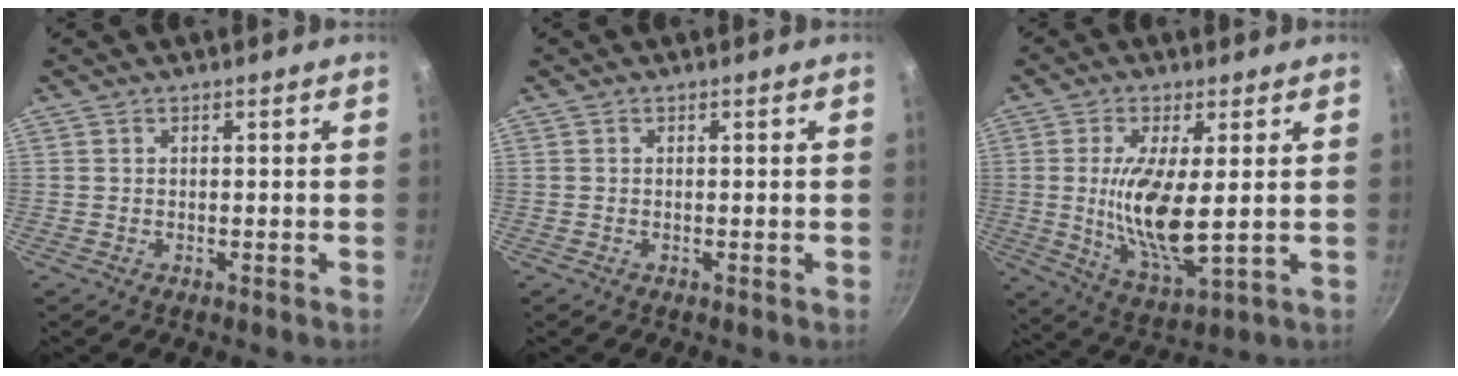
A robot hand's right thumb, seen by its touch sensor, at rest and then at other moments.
{"total": 0.0}
{"total": 12.6, "force": [0.8, 4.0, 11.9], "torque": [-0.234, -0.022, 0.021]}